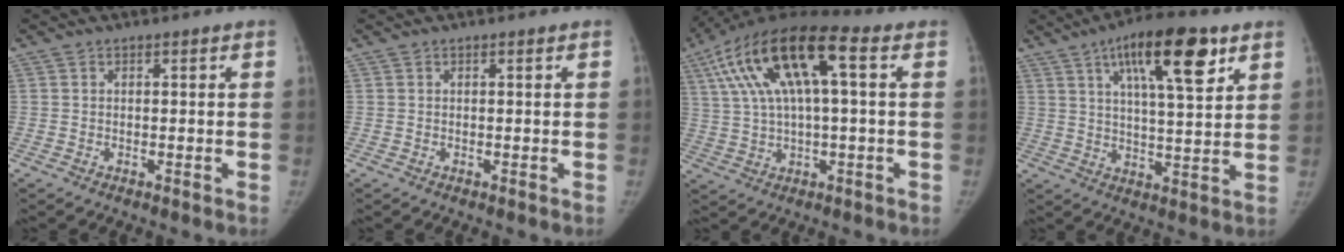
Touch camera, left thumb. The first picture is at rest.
{"total": 0.0}
{"total": 18.9, "force": [5.5, 6.5, 16.9], "torque": [-0.331, 0.031, 0.092]}
{"total": 15.5, "force": [7.8, 4.5, 12.6], "torque": [-0.179, -0.026, 0.123]}